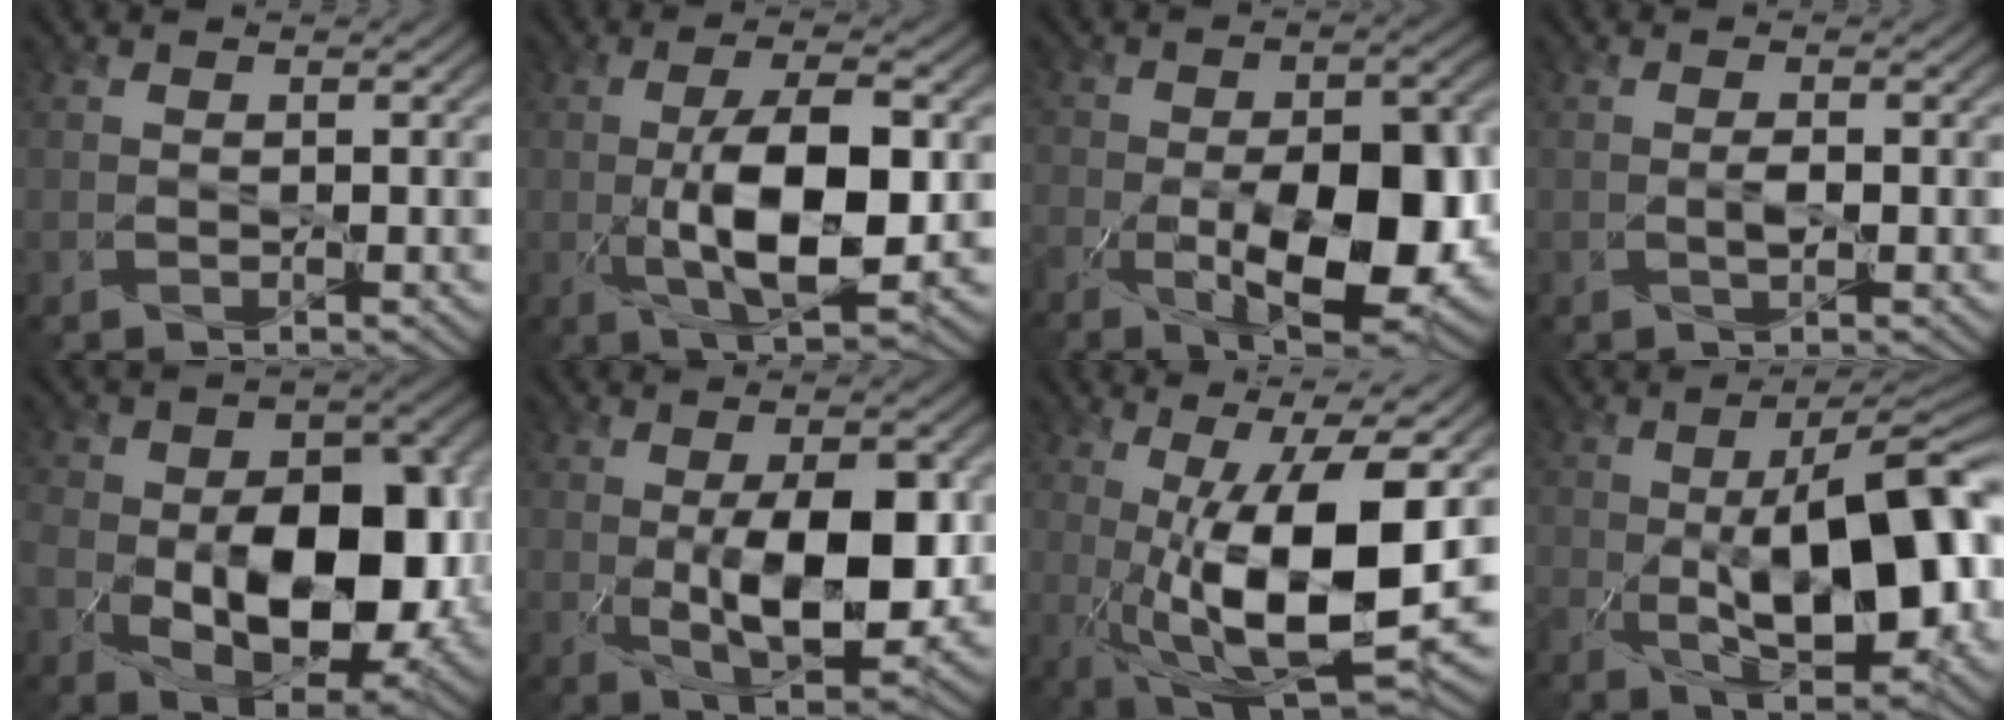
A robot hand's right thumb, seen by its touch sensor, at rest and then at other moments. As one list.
[{"total": 11.4, "force": [-1.0, 4.5, 10.4], "torque": [-0.189, -0.009, -0.011]}, {"total": 14.9, "force": [-4.6, 6.7, 12.4], "torque": [-0.197, -0.023, -0.070]}, {"total": 1.3, "force": [-0.1, 0.4, 1.3], "torque": [-0.026, -0.001, -0.002]}, {"total": 16.4, "force": [-3.4, 10.3, 12.3], "torque": [-0.205, -0.037, -0.044]}, {"total": 11.0, "force": [-0.6, 5.1, 9.7], "torque": [-0.173, -0.020, 0.005]}, {"total": 15.7, "force": [-0.3, 5.0, 14.9], "torque": [-0.260, -0.008, 0.002]}, {"total": 15.0, "force": [-2.4, 5.9, 13.6], "torque": [-0.219, -0.013, -0.038]}]